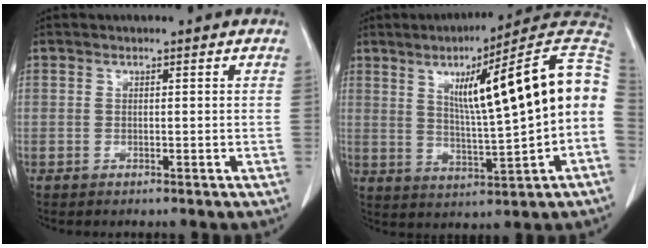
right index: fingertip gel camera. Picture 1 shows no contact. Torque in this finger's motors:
{"motor_torque": [2.14, 0.00, 0.49, 0.21]}